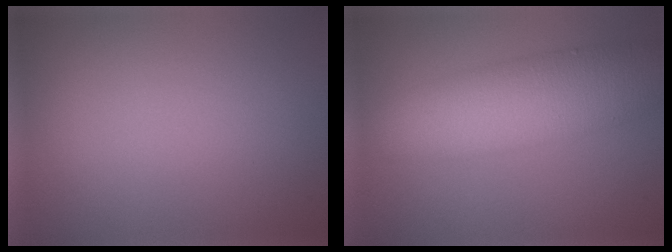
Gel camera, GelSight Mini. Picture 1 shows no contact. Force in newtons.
{"total": 8.4, "press": 8.4, "slide": 0.3}